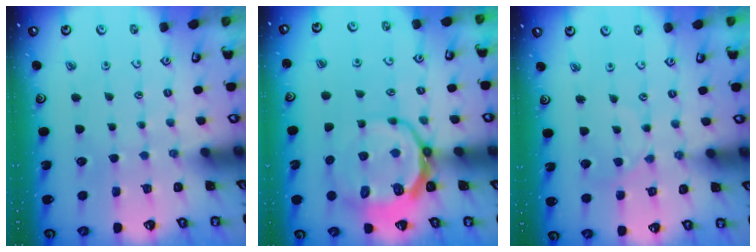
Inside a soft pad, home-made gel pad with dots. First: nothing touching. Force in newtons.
{"total": 11.5, "press": 10.8, "slide": 3.9}
{"total": 1.5, "press": 1.5, "slide": 0.4}